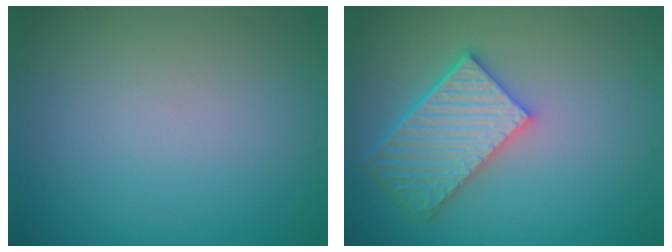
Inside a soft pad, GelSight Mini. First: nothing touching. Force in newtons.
{"total": 5.5, "press": 4.6, "slide": 3.0}